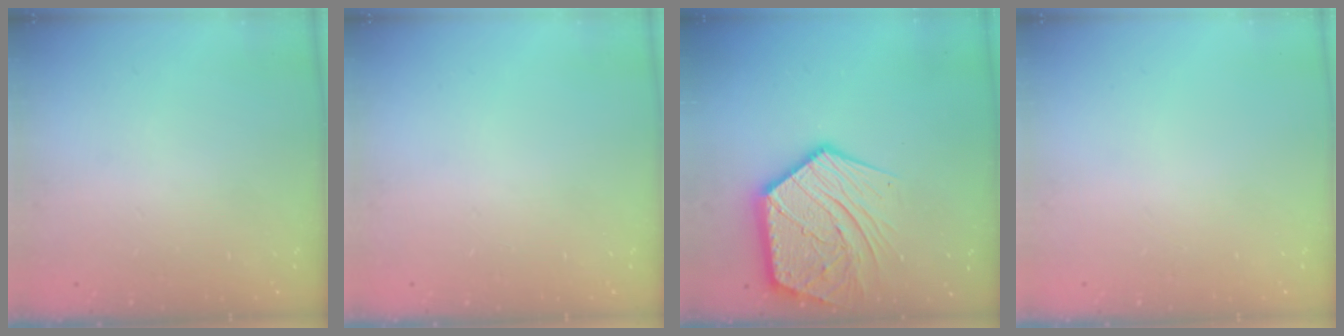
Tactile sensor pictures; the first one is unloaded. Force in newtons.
{"total": 0.0}
{"total": 20.1, "press": 20.0, "slide": 1.9}
{"total": 0.0}